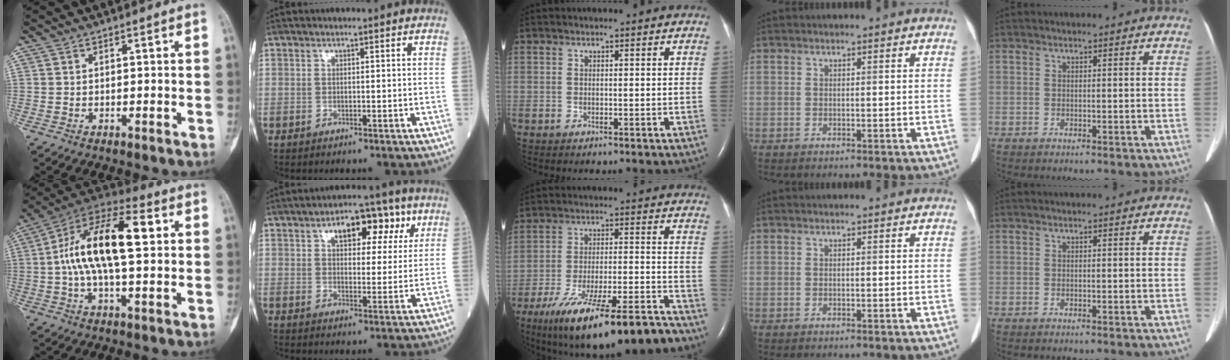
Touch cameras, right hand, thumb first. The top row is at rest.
{"thumb": {"total": 18.1, "force": [2.5, 7.9, 16.1], "torque": [-0.284, 0.035, 0.033]}, "index": {"total": 9.8, "force": [4.9, 4.8, 7.0], "torque": [-0.093, 0.024, 0.069]}, "middle": {"total": 20.7, "force": [-15.7, 3.1, 13.2], "torque": [-0.175, -0.003, -0.243]}}